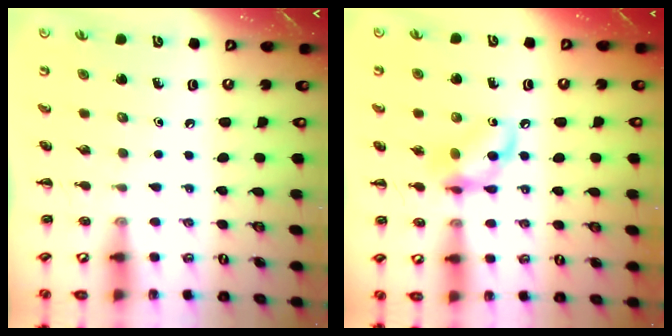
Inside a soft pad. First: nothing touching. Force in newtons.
{"total": 10.8, "press": 10.7, "slide": 1.8}